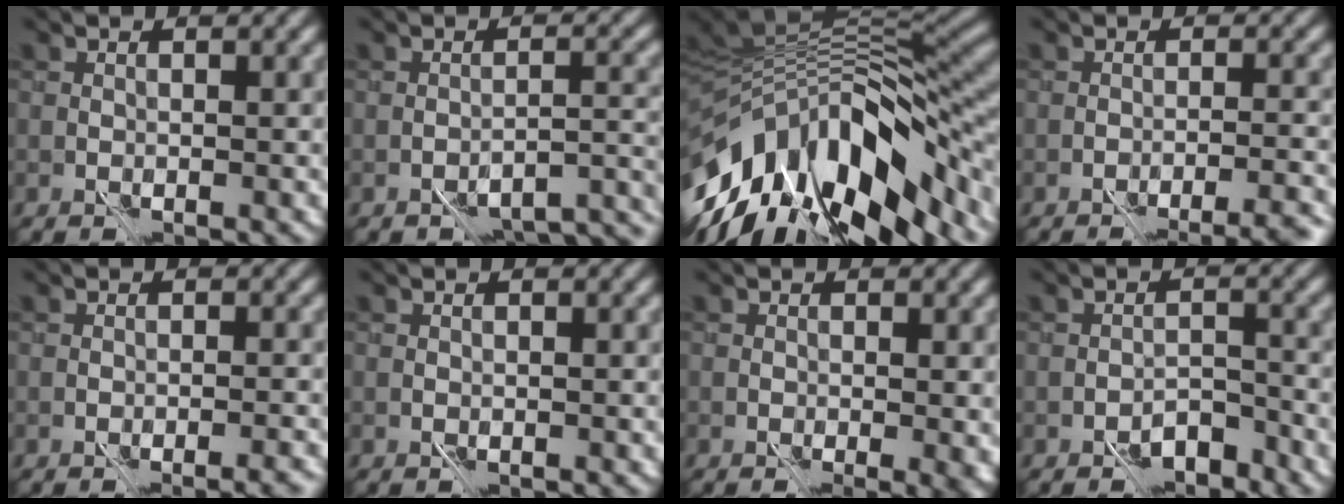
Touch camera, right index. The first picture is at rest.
{"total": 5.9, "force": [-4.8, 1.8, 3.0], "torque": [-0.039, -0.002, -0.054]}
{"total": 14.1, "force": [-6.1, 6.5, 11.0], "torque": [-0.190, 0.008, -0.101]}
{"total": 5.4, "force": [-4.9, 0.5, 2.3], "torque": [-0.031, 0.004, -0.054]}
{"total": 2.2, "force": [-1.8, 0.3, 1.3], "torque": [-0.015, -0.002, -0.023]}
{"total": 0.0}
{"total": 2.2, "force": [-0.4, 0.9, 2.0], "torque": [-0.026, -0.001, -0.007]}
{"total": 3.7, "force": [-3.0, 1.4, 1.6], "torque": [-0.016, 0.001, -0.050]}